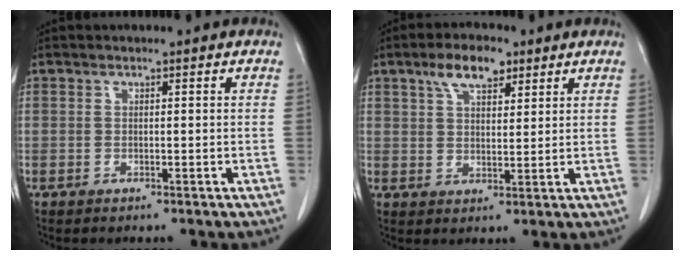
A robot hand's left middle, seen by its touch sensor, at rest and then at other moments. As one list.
[{"total": 6.4, "force": [4.0, 2.7, 4.3], "torque": [-0.079, 0.012, 0.070]}]